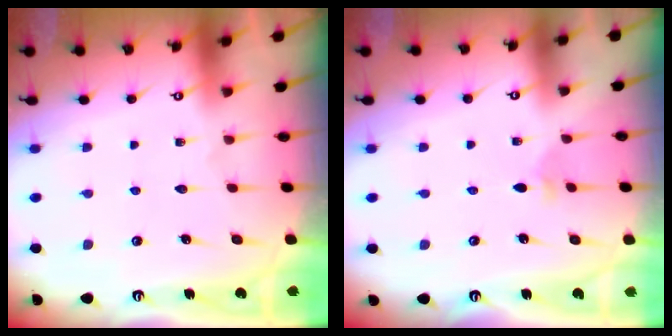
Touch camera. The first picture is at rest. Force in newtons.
{"total": 2.2, "press": 2.2, "slide": 0.6}